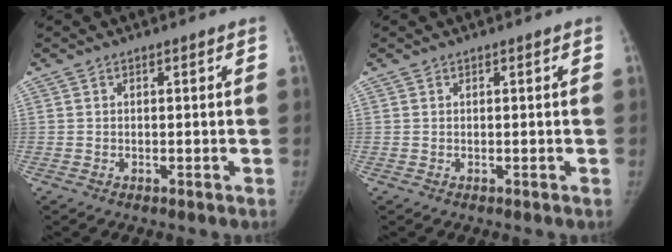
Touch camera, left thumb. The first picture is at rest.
{"total": 0.0}